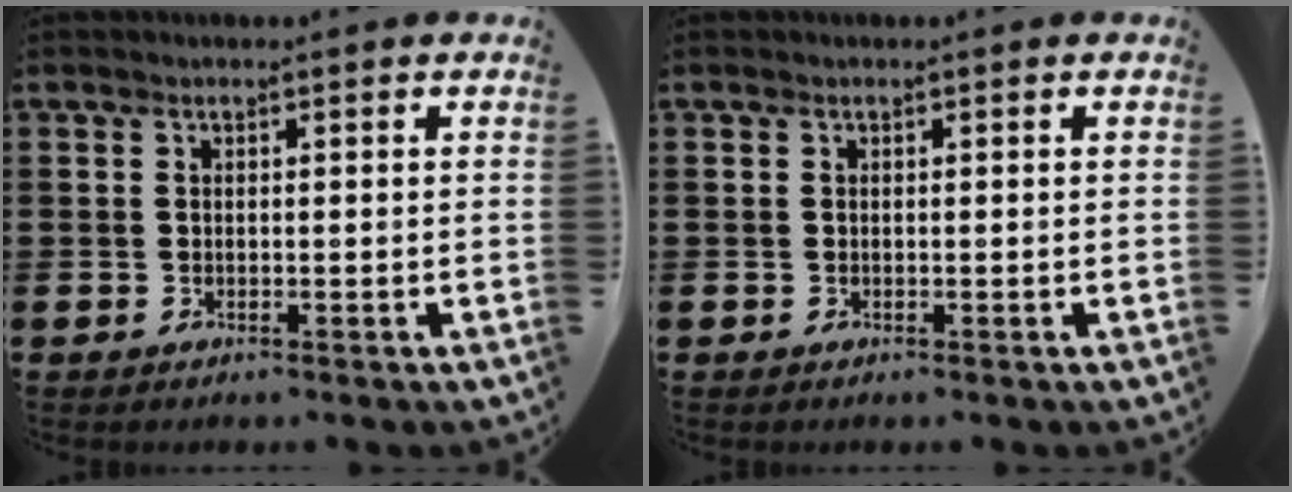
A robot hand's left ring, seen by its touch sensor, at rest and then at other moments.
{"total": 0.0}